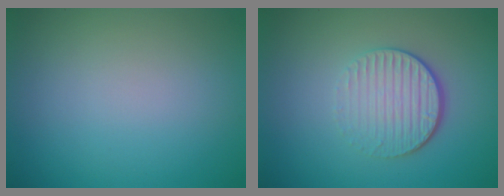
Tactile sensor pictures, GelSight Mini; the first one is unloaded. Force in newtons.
{"total": 4.2, "press": 2.8, "slide": 3.1}